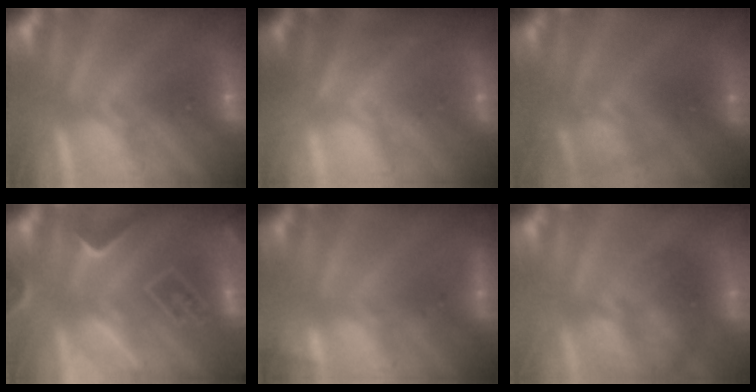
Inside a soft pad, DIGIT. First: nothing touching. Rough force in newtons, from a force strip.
{"total": 2.2}
{"total": 2.1}
{"total": 9.0}
{"total": 2.9}
{"total": 5.7}